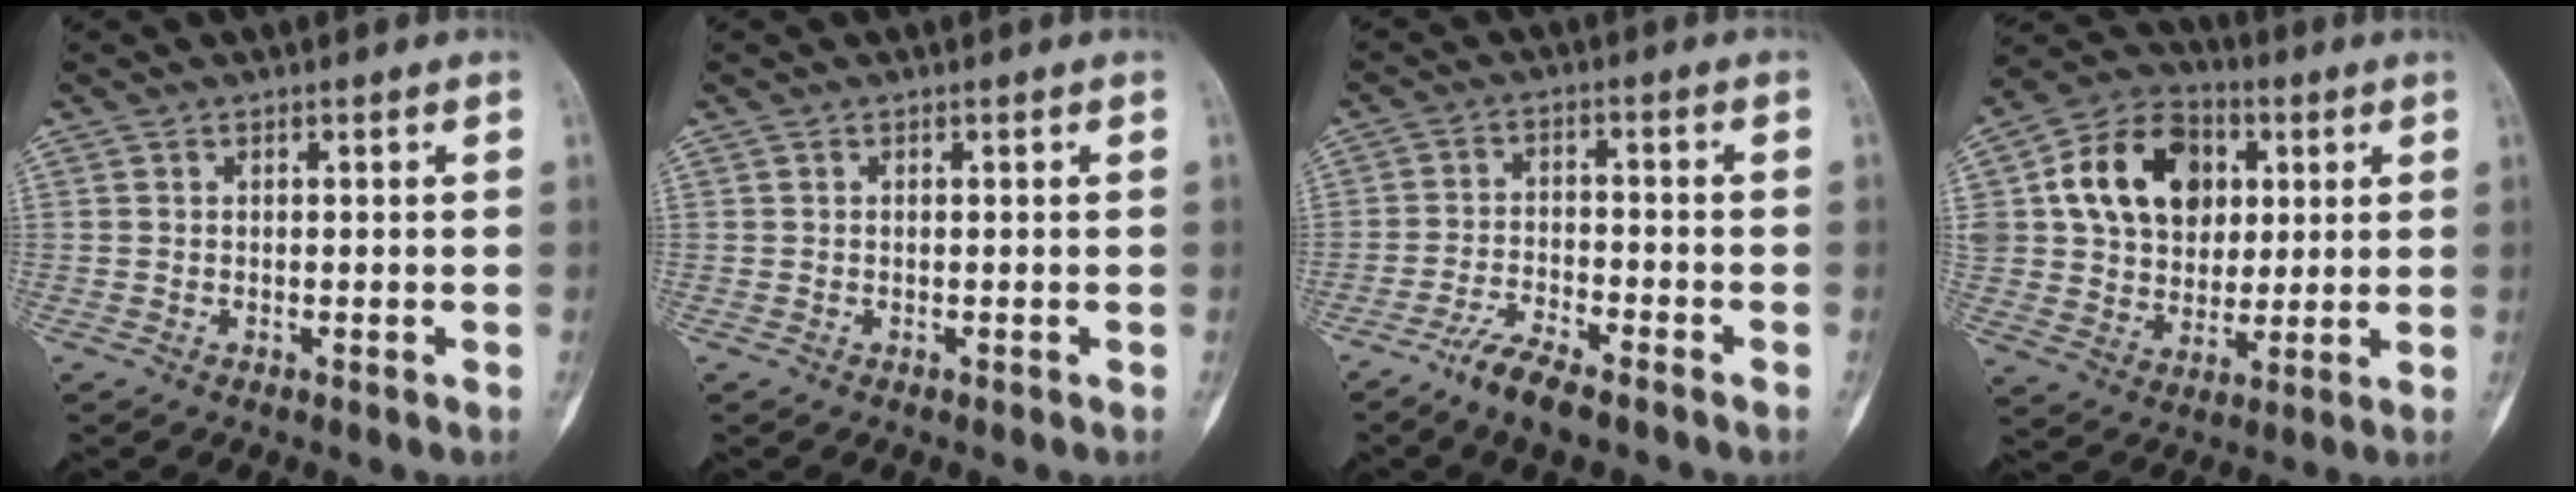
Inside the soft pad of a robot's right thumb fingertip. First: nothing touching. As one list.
[{"total": 0.0}, {"total": 6.8, "force": [-5.0, 1.7, 4.2], "torque": [-0.086, 0.019, -0.095]}, {"total": 17.9, "force": [4.6, 14.0, 10.2], "torque": [-0.143, 0.004, 0.078]}]